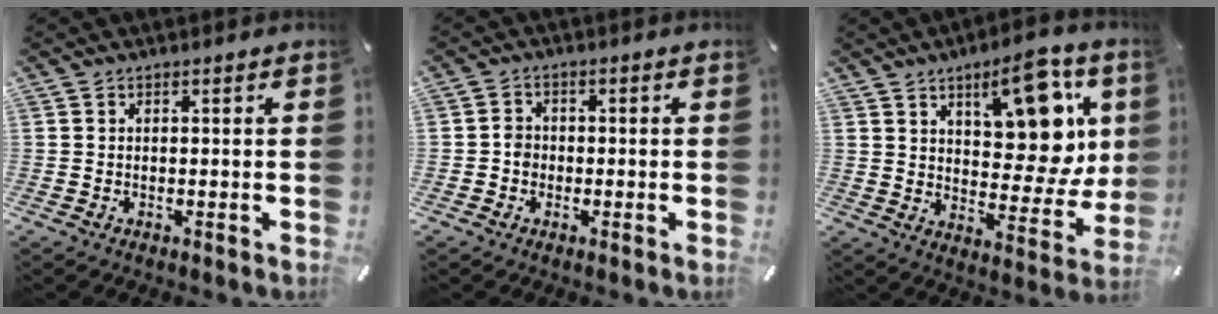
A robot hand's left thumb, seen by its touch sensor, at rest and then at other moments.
{"total": 2.5, "force": [-0.7, 2.2, 0.9], "torque": [-0.015, 0.007, -0.017]}
{"total": 16.2, "force": [8.2, 7.9, 11.5], "torque": [-0.141, -0.053, 0.137]}